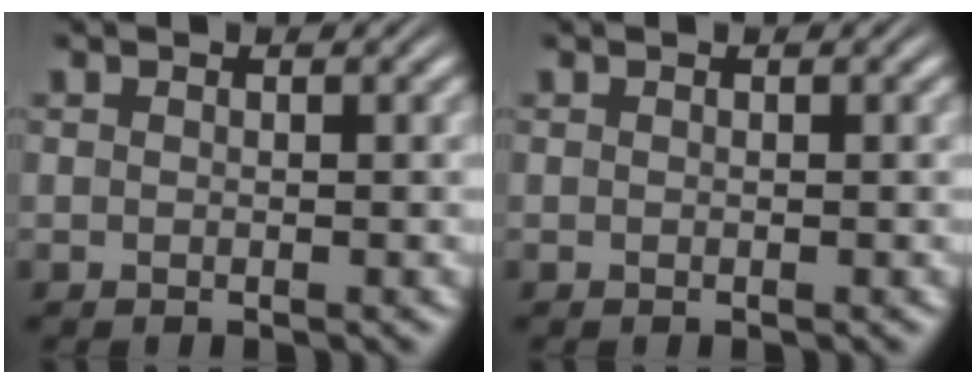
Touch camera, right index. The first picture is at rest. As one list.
[{"total": 0.0}]